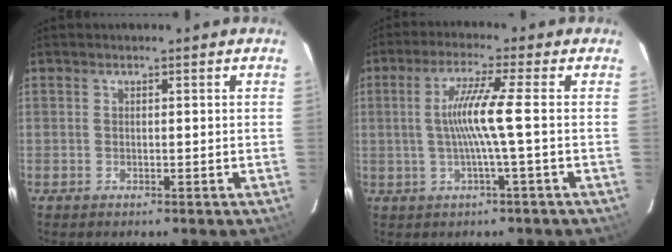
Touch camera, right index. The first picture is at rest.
{"total": 7.0, "force": [-0.6, -1.6, 6.8], "torque": [-0.137, -0.003, -0.008]}